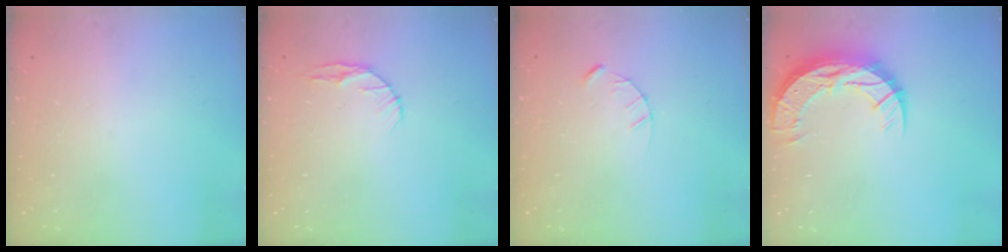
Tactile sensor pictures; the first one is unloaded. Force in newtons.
{"total": 5.8, "press": 5.7, "slide": 0.8}
{"total": 2.4, "press": 2.4, "slide": 0.3}
{"total": 13.2, "press": 13.2, "slide": 0.9}